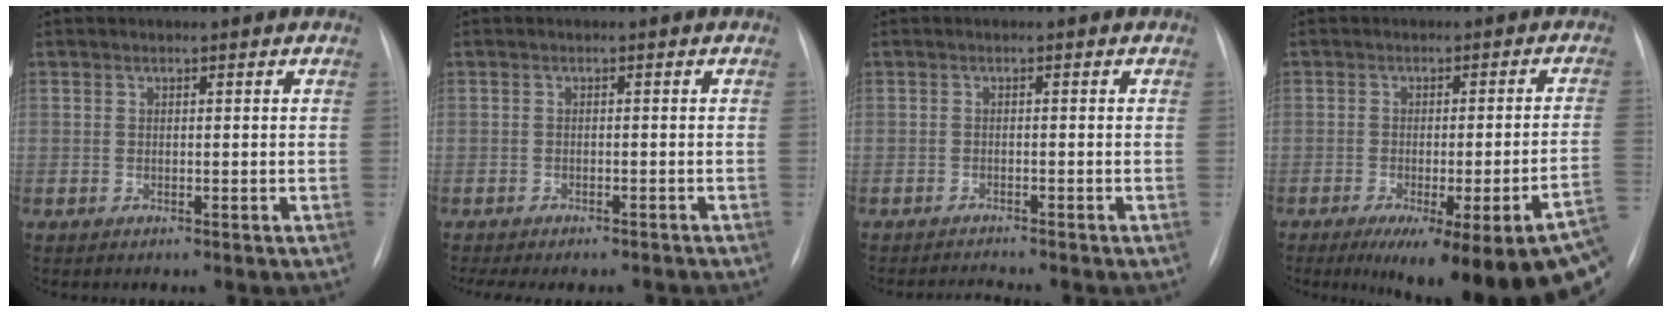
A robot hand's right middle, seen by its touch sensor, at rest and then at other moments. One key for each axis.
{"total": 8.4, "fx": -7.4, "fy": 2.4, "fz": 3.1, "tx": -0.042, "ty": -0.002, "tz": -0.093}
{"total": 2.2, "fx": -2.0, "fy": -0.8, "fz": 0.0, "tx": -0.006, "ty": -0.015, "tz": -0.034}
{"total": 22.0, "fx": -14.5, "fy": 2.0, "fz": 16.5, "tx": -0.130, "ty": -0.024, "tz": -0.183}